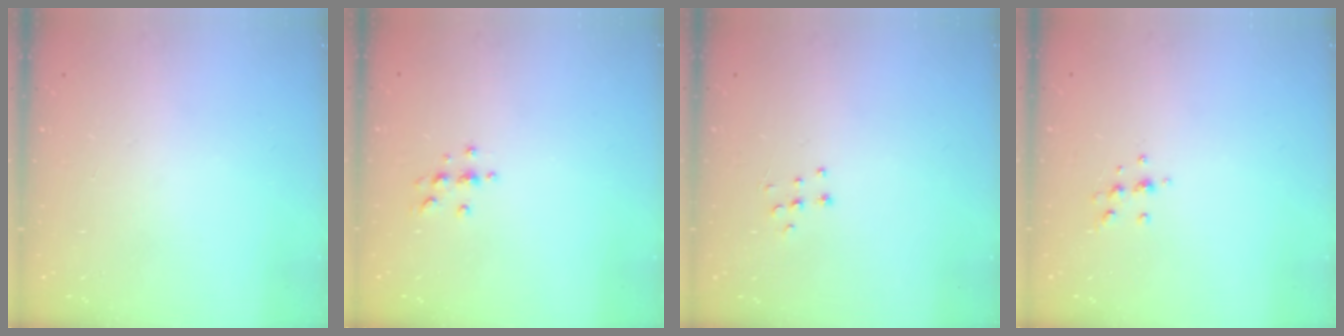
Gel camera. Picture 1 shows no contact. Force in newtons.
{"total": 3.3, "press": 3.3, "slide": 0.4}
{"total": 3.7, "press": 3.7, "slide": 0.2}
{"total": 6.2, "press": 6.1, "slide": 0.8}